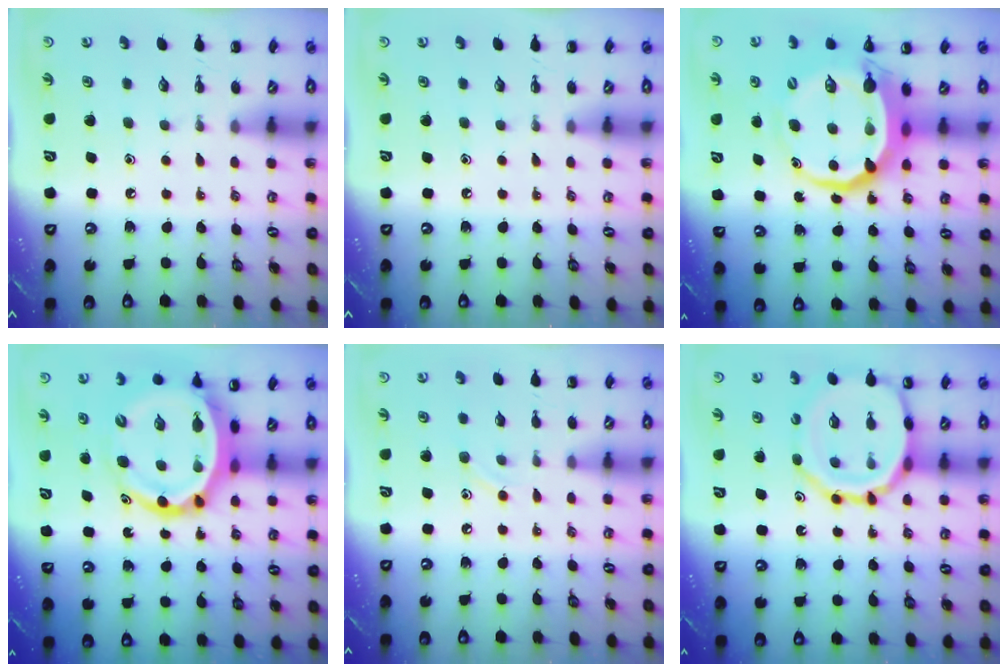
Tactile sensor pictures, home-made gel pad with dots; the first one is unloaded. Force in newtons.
{"total": 0.0}
{"total": 13.2, "press": 12.7, "slide": 3.3}
{"total": 14.7, "press": 14.2, "slide": 3.9}
{"total": 6.0, "press": 5.7, "slide": 2.0}
{"total": 16.6, "press": 16.5, "slide": 2.1}